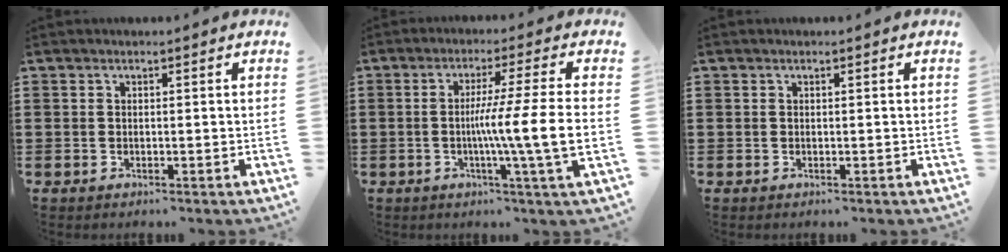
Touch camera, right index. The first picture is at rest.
{"total": 10.7, "force": [-1.5, -1.1, 10.6], "torque": [-0.192, -0.018, -0.035]}
{"total": 0.0}